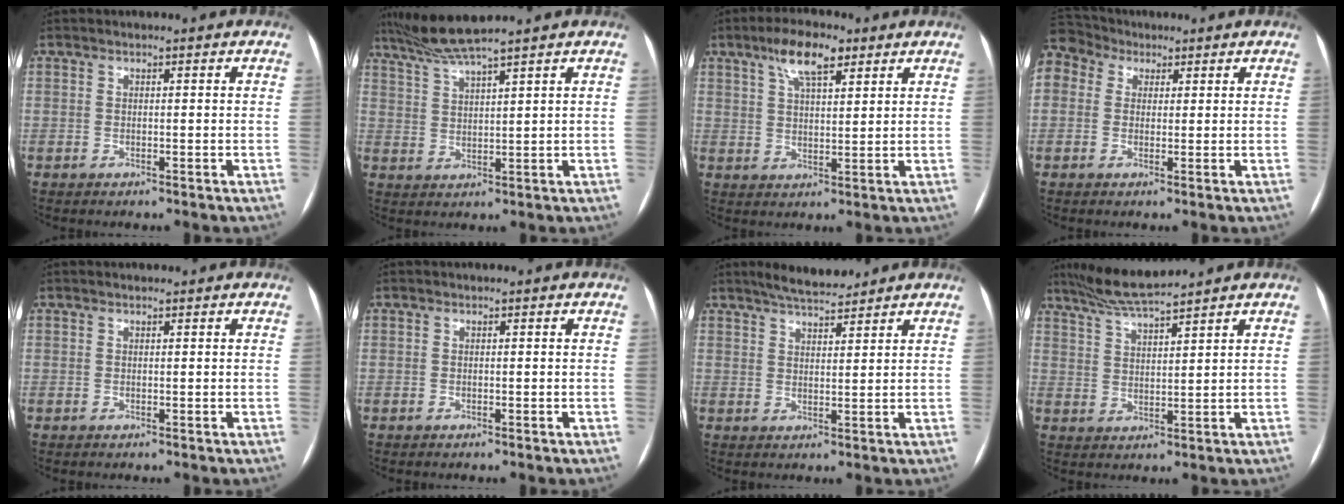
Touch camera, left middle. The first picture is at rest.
{"total": 6.1, "force": [5.4, -1.4, 2.4], "torque": [-0.060, 0.002, 0.111]}
{"total": 7.5, "force": [4.6, 2.4, 5.5], "torque": [-0.105, 0.016, 0.080]}
{"total": 9.3, "force": [5.0, 7.1, 3.4], "torque": [-0.093, 0.057, 0.095]}
{"total": 0.7, "force": [0.6, 0.2, 0.3], "torque": [-0.011, 0.009, 0.011]}
{"total": 0.0}
{"total": 6.2, "force": [5.5, 0.9, 2.7], "torque": [-0.048, 0.013, 0.097]}
{"total": 7.7, "force": [7.0, -0.9, 3.2], "torque": [-0.063, 0.011, 0.132]}